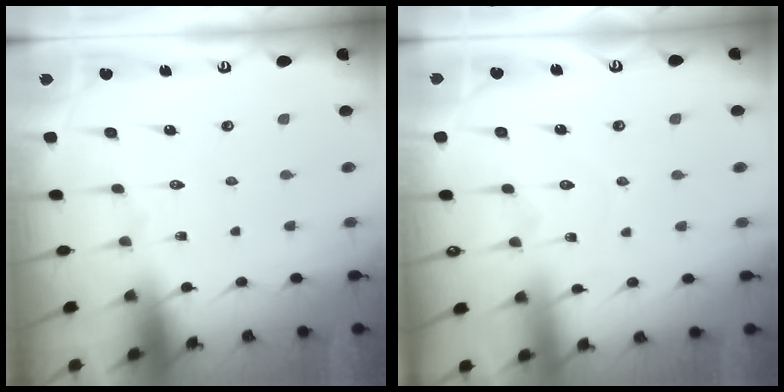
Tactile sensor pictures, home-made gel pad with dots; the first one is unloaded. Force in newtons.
{"total": 2.6, "press": 2.6, "slide": 0.3}